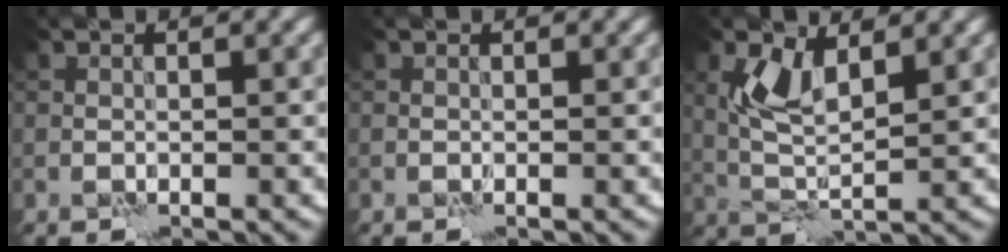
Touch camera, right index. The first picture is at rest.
{"total": 0.0}
{"total": 4.2, "force": [1.7, 1.8, 3.4], "torque": [-0.076, 0.001, 0.034]}